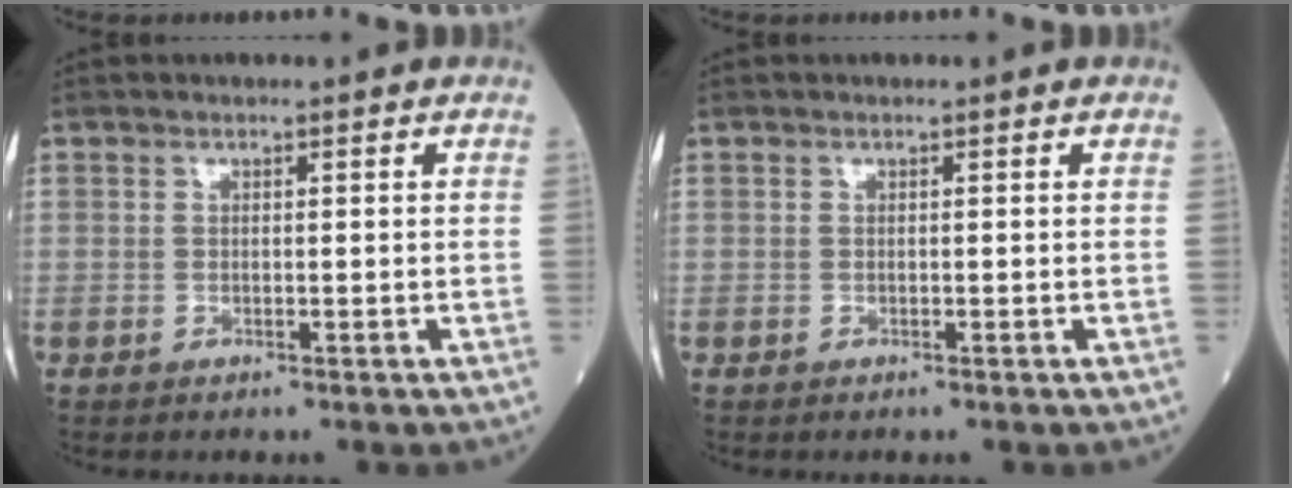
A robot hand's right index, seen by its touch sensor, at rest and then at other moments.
{"total": 0.0}